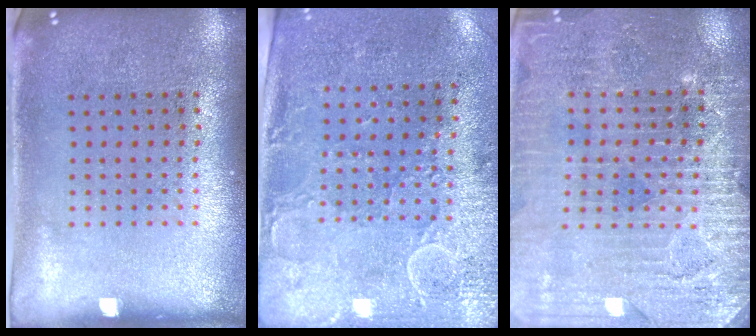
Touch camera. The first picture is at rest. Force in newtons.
{"total": 2.9, "press": 2.4, "slide": 1.7}
{"total": 3.3, "press": 3.2, "slide": 0.5}